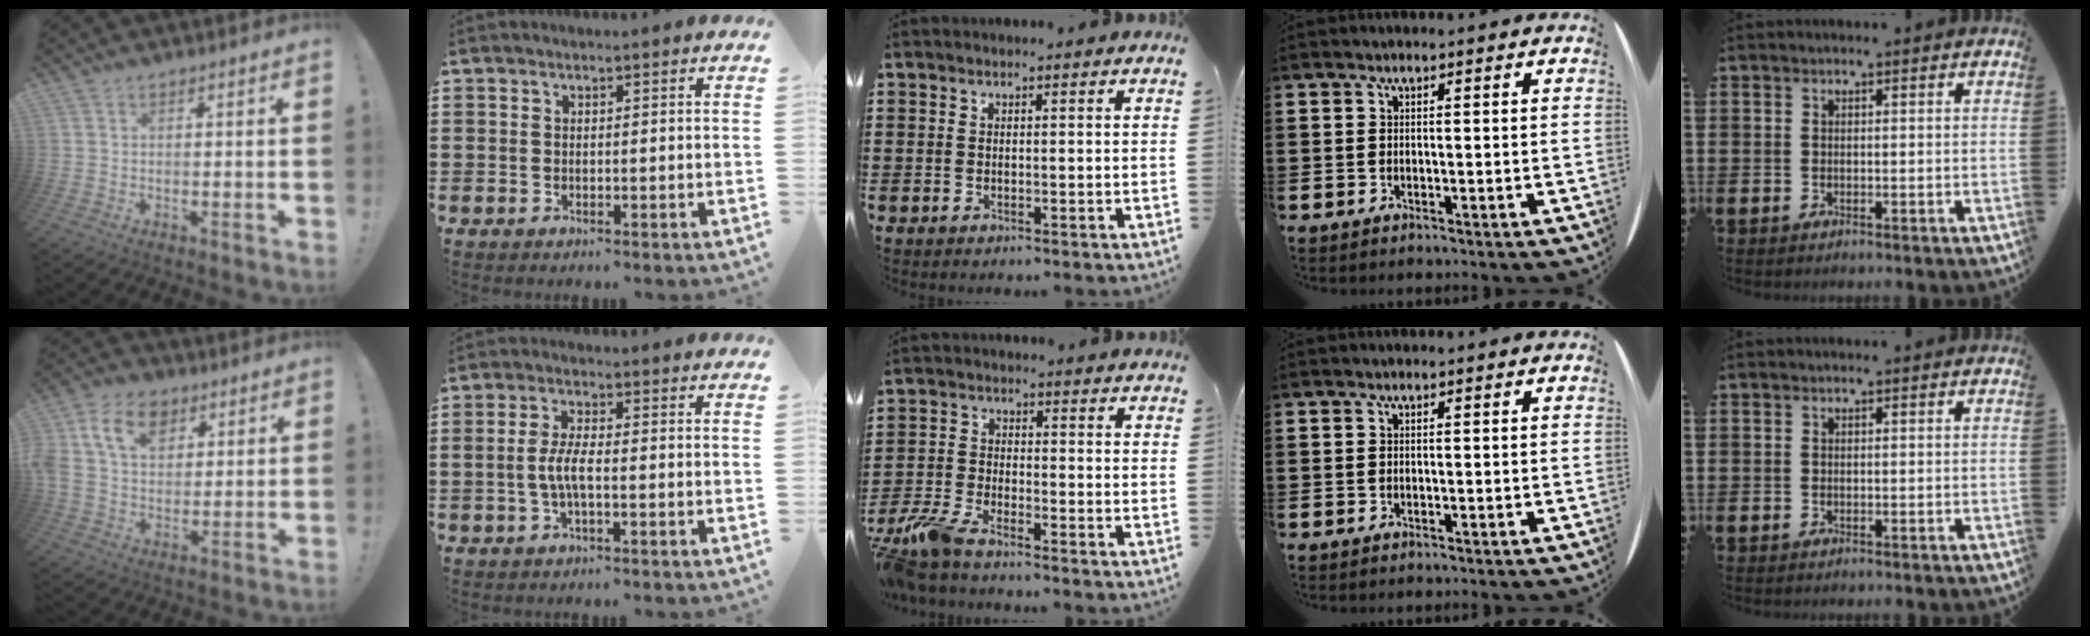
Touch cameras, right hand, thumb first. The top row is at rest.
{"thumb": {"total": 13.3, "force": [5.4, 9.4, 7.7], "torque": [-0.142, -0.003, 0.104]}, "index": {"total": 4.1, "force": [-0.9, 1.1, 3.9], "torque": [-0.098, -0.006, -0.026]}, "middle": {"total": 5.8, "force": [-5.1, 0.9, 2.7], "torque": [-0.086, -0.013, -0.106]}}